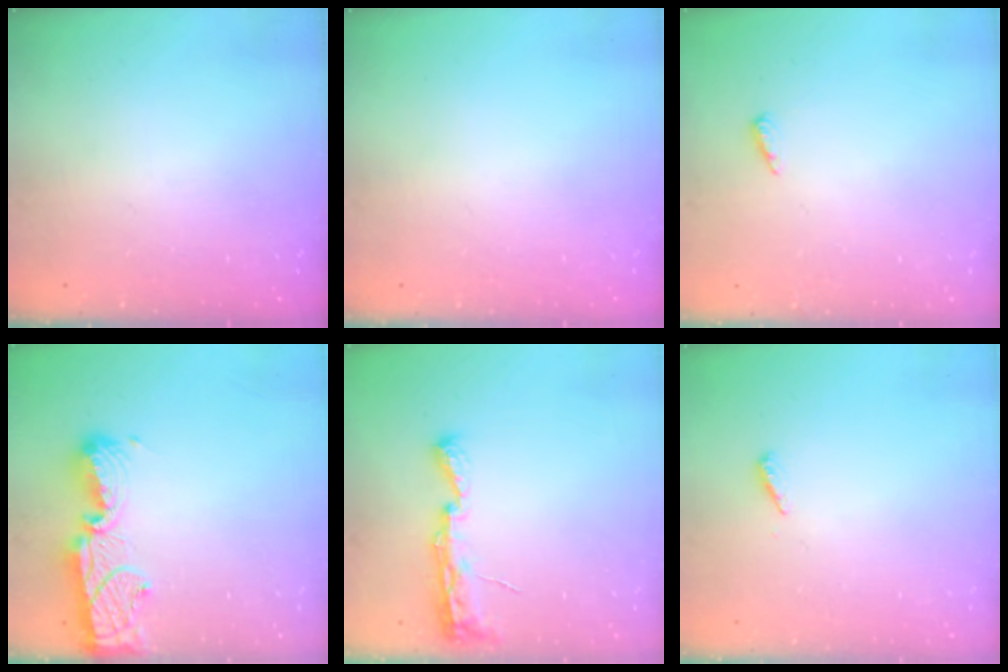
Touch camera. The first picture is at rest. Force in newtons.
{"total": 0.0}
{"total": 3.4, "press": 3.3, "slide": 0.5}
{"total": 13.4, "press": 13.3, "slide": 1.0}
{"total": 8.2, "press": 8.2, "slide": 1.0}
{"total": 2.9, "press": 2.9, "slide": 0.3}